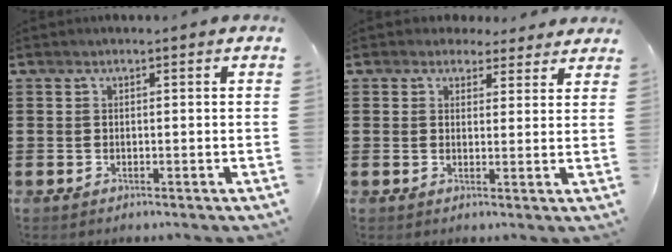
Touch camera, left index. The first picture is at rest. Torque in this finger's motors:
{"motor_torque": [2.14, 0.00, 0.30, 0.03]}